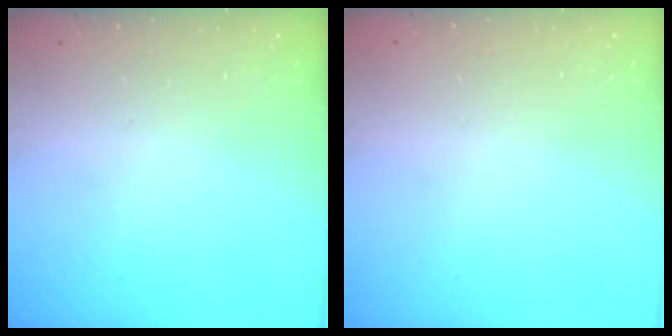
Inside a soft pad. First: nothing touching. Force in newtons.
{"total": 0.0}